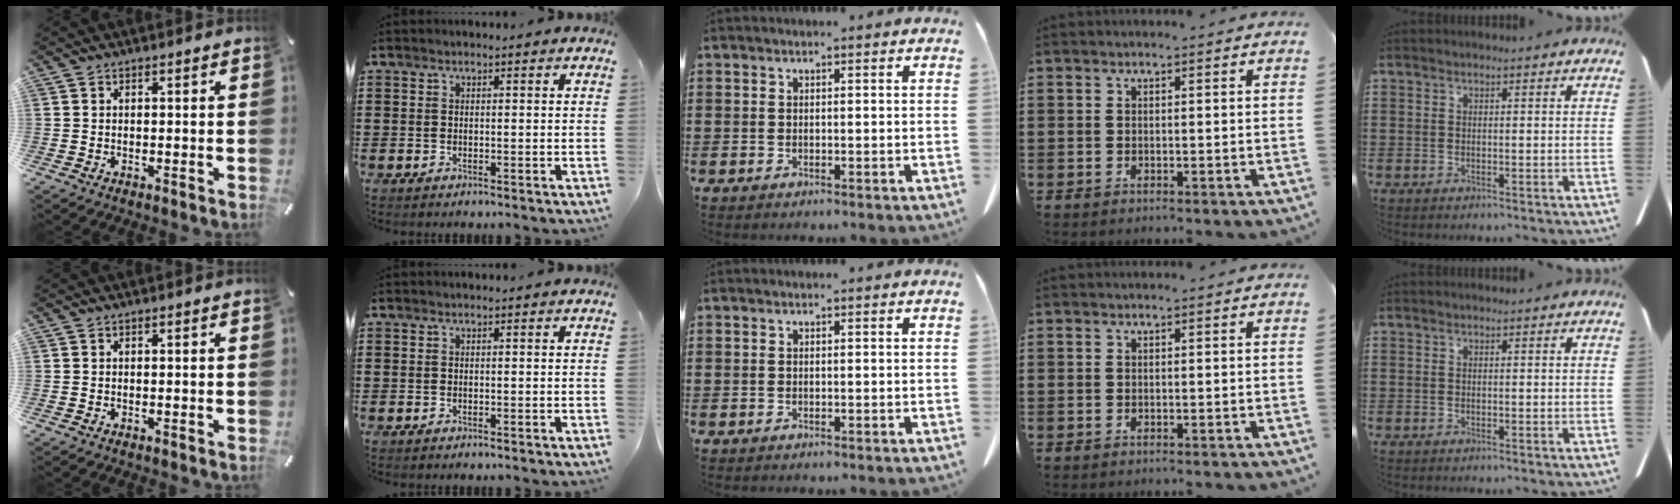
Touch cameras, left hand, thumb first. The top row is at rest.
{}